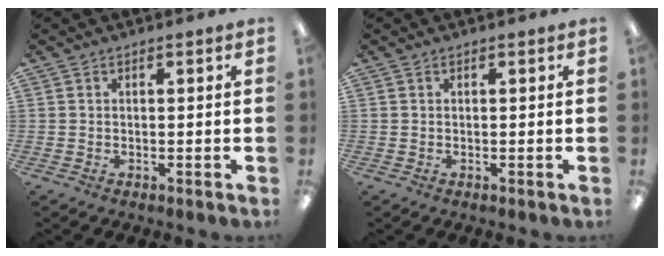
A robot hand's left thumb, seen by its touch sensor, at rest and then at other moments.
{"total": 0.0}